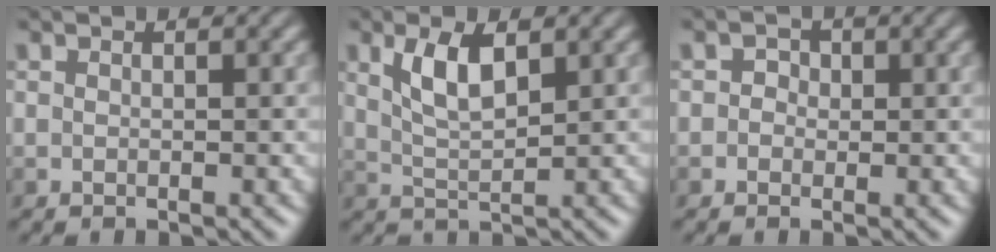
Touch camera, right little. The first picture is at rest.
{"total": 3.5, "force": [1.5, 1.4, 2.9], "torque": [-0.063, 0.001, 0.031]}
{"total": 1.3, "force": [0.1, 1.2, 0.4], "torque": [0.008, 0.004, -0.012]}